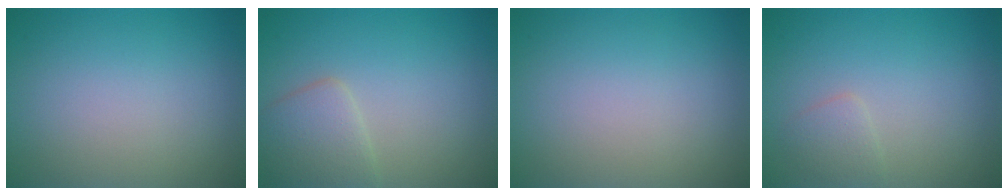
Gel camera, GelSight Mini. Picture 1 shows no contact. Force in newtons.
{"total": 2.9, "press": 2.9, "slide": 0.1}
{"total": 0.0}
{"total": 1.3, "press": 1.3, "slide": 0.1}